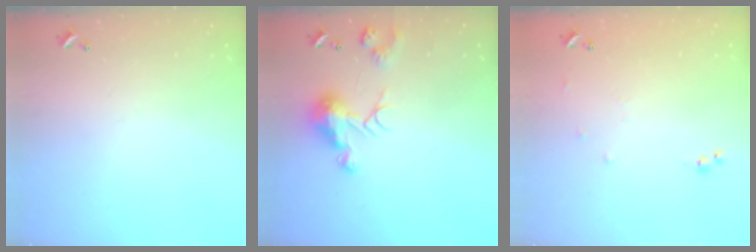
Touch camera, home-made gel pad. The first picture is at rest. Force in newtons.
{"total": 8.7, "press": 8.6, "slide": 0.2}
{"total": 6.3, "press": 6.3, "slide": 0.7}